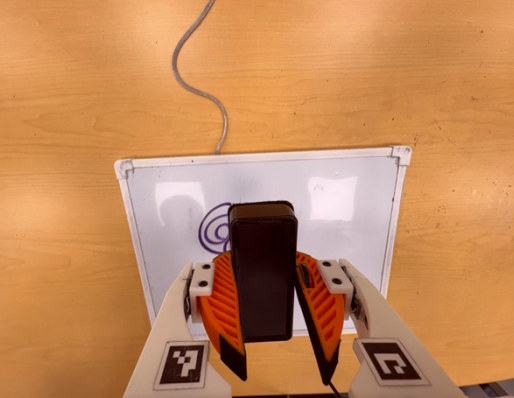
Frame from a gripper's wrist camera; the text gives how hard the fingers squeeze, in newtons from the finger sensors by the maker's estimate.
{"total": 9.5, "left": 9.7, "right": 9.3}